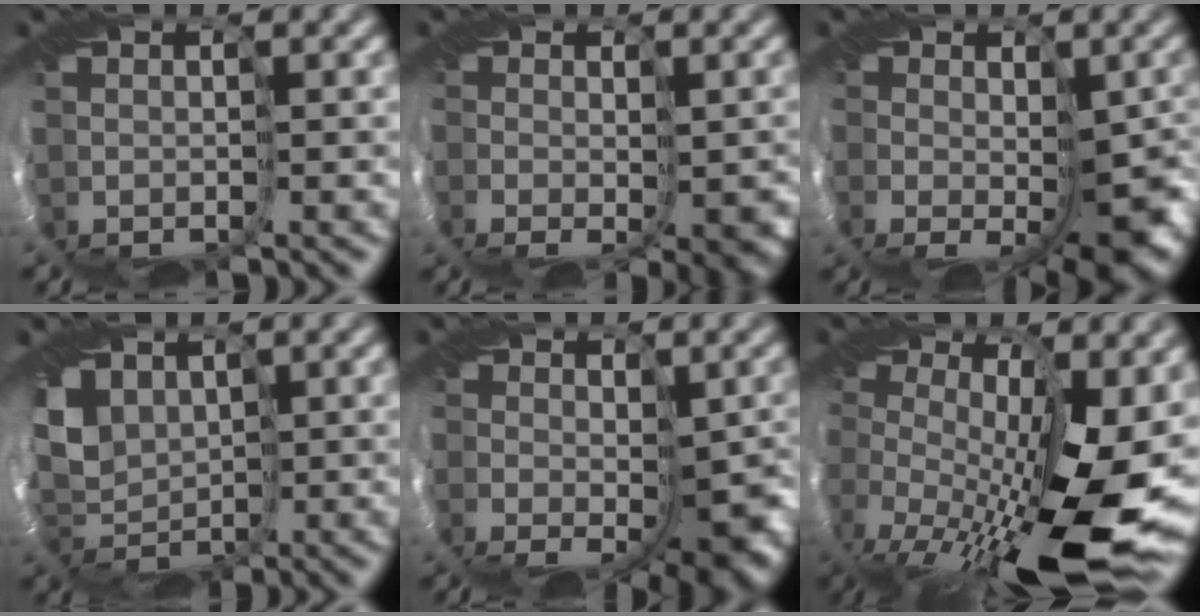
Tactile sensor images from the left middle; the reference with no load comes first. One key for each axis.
{"total": 6.5, "fx": -1.6, "fy": 3.8, "fz": 5.0, "tx": -0.077, "ty": -0.029, "tz": -0.011}
{"total": 8.8, "fx": -2.0, "fy": 4.4, "fz": 7.4, "tx": -0.118, "ty": -0.022, "tz": -0.027}
{"total": 4.7, "fx": 1.3, "fy": 3.7, "fz": 2.6, "tx": -0.055, "ty": -0.002, "tz": 0.027}
{"total": 9.4, "fx": -1.9, "fy": 5.3, "fz": 7.6, "tx": -0.121, "ty": -0.032, "tz": -0.017}
{"total": 15.5, "fx": -3.2, "fy": 6.7, "fz": 13.6, "tx": -0.238, "ty": -0.038, "tz": -0.045}